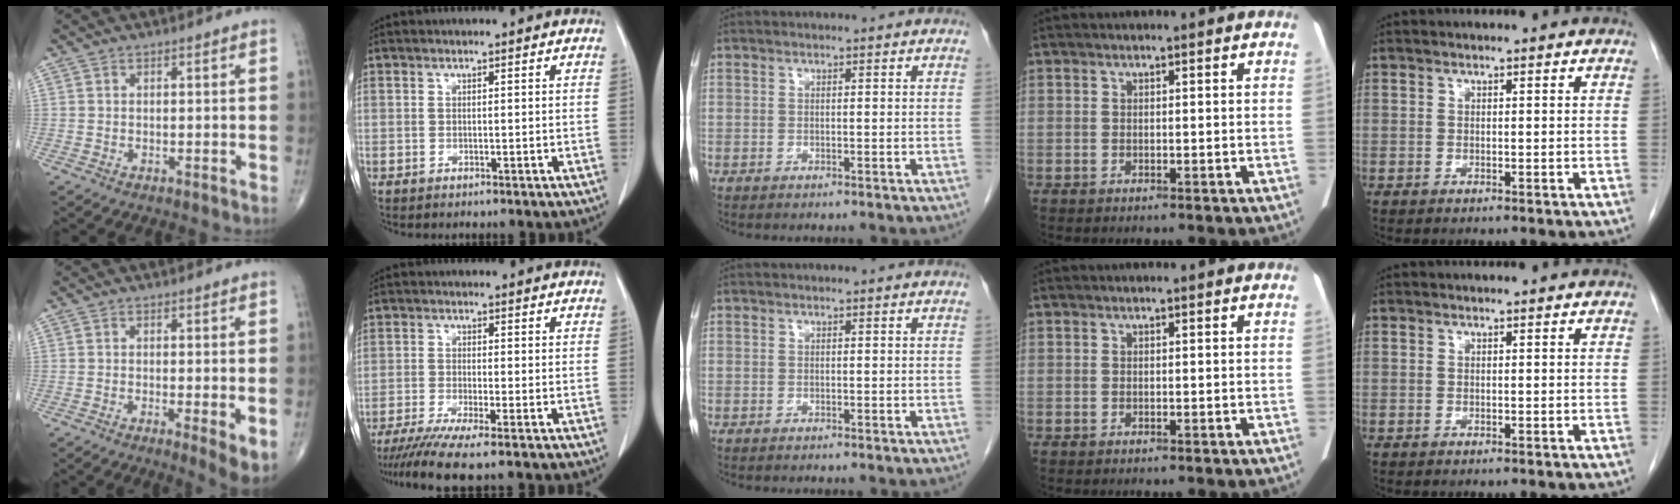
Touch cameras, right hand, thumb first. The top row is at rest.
{"thumb": {"total": 4.7, "force": [-0.8, 0.9, 4.6], "torque": [-0.073, -0.016, -0.017]}, "index": {"total": 6.5, "force": [-5.0, -0.8, 4.0], "torque": [-0.065, -0.017, -0.086]}}